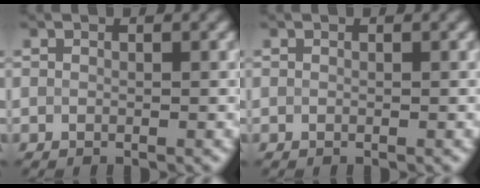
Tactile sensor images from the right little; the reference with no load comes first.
{"total": 0.0}